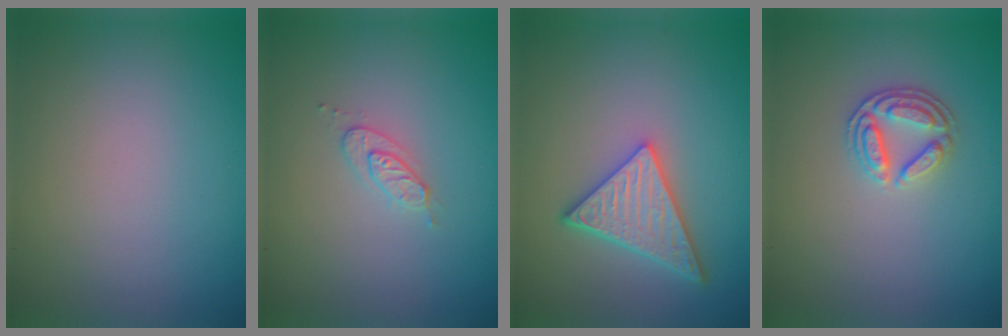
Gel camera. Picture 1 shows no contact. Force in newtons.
{"total": 1.7, "press": 1.6, "slide": 0.2}
{"total": 4.8, "press": 4.2, "slide": 2.4}
{"total": 2.7, "press": 2.6, "slide": 0.9}